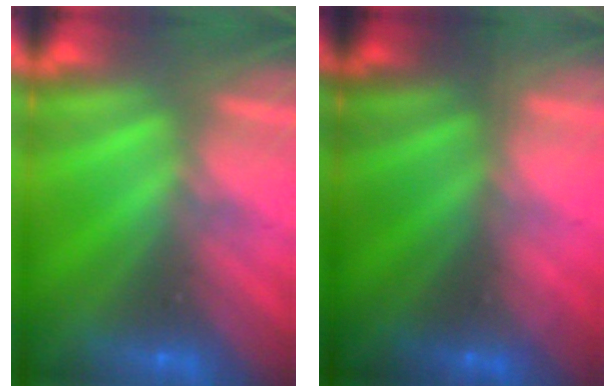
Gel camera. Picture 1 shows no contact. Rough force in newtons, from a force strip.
{"total": 1.5}